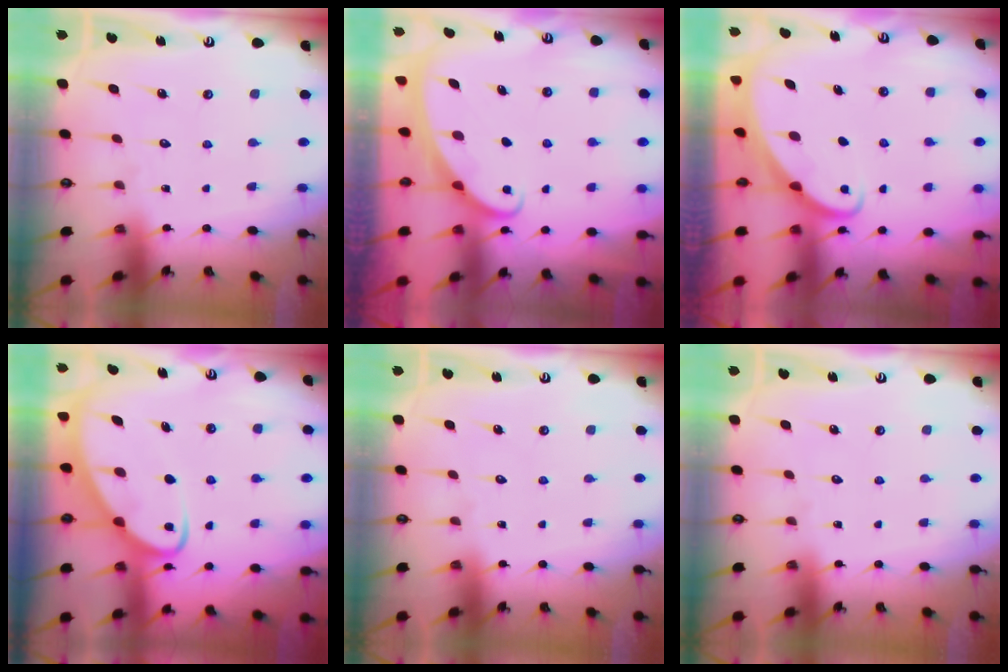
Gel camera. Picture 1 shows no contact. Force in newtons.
{"total": 2.2, "press": 2.2, "slide": 0.2}
{"total": 2.4, "press": 2.4, "slide": 0.2}
{"total": 6.7, "press": 6.7, "slide": 0.6}
{"total": 0.0}
{"total": 0.0}